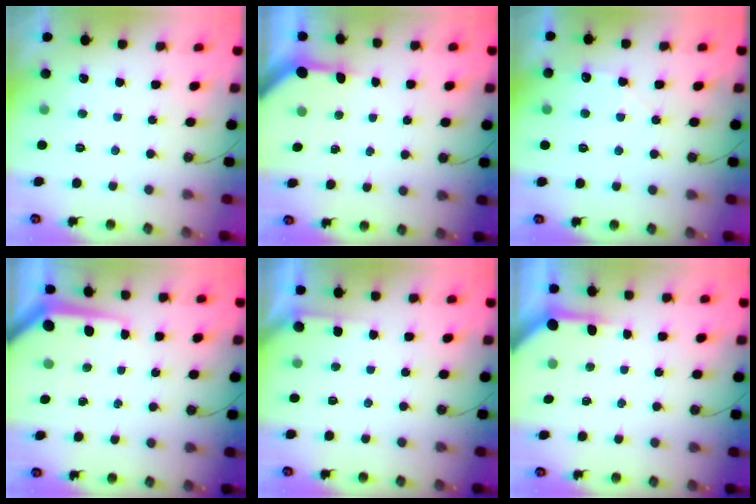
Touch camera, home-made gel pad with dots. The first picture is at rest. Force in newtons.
{"total": 3.3, "press": 3.3, "slide": 0.4}
{"total": 6.0, "press": 5.9, "slide": 0.8}
{"total": 7.4, "press": 7.4, "slide": 0.7}
{"total": 1.5, "press": 1.5, "slide": 0.2}
{"total": 4.0, "press": 4.0, "slide": 0.5}